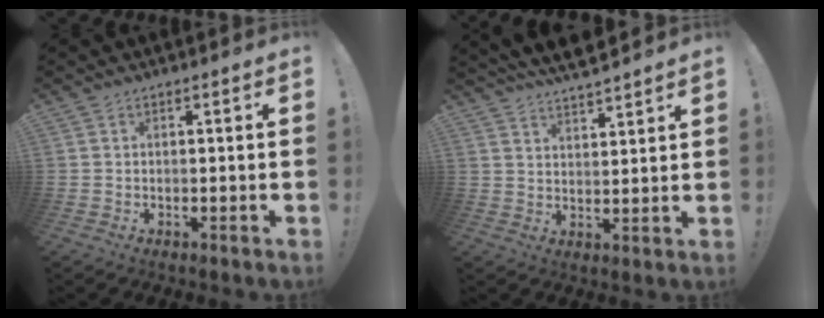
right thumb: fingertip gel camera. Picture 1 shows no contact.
{"total": 6.4, "force": [5.9, 1.1, 2.3], "torque": [-0.045, -0.040, 0.108]}